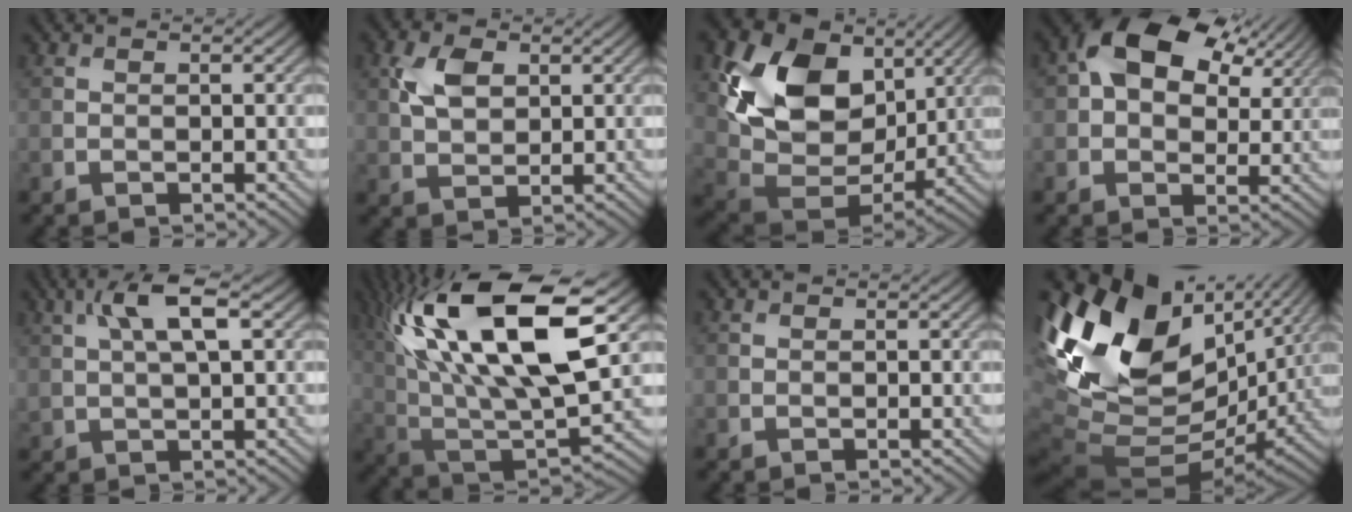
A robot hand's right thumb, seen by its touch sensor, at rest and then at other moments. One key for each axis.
{"total": 5.0, "fx": 1.6, "fy": 3.1, "fz": 3.5, "tx": -0.082, "ty": 0.005, "tz": 0.029}
{"total": 15.8, "fx": 5.4, "fy": 11.1, "fz": 10.0, "tx": -0.208, "ty": 0.008, "tz": 0.108}
{"total": 13.8, "fx": 5.6, "fy": 8.6, "fz": 9.2, "tx": -0.166, "ty": 0.018, "tz": 0.092}
{"total": 6.8, "fx": 2.5, "fy": 2.3, "fz": 5.9, "tx": -0.124, "ty": 0.014, "tz": 0.047}
{"total": 21.5, "fx": 7.9, "fy": 8.8, "fz": 17.9, "tx": -0.377, "ty": 0.045, "tz": 0.140}
{"total": 0.0}
{"total": 19.0, "fx": 4.5, "fy": 12.8, "fz": 13.3, "tx": -0.319, "ty": -0.028, "tz": 0.106}